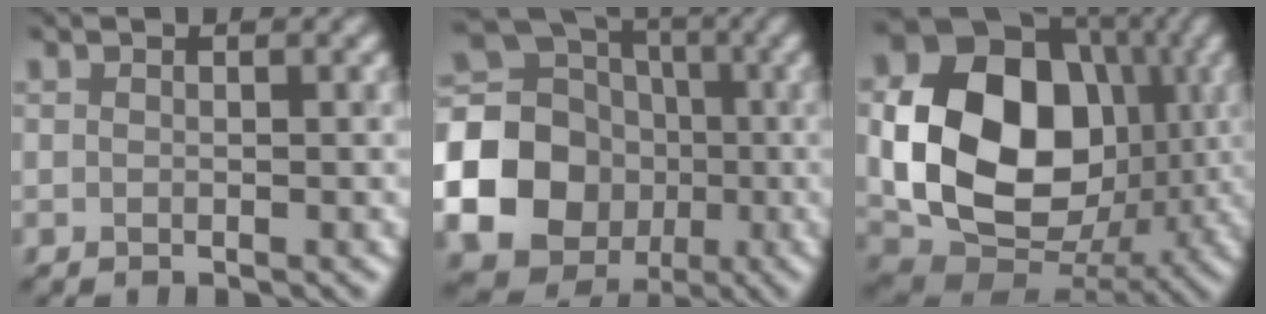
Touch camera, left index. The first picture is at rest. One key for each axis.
{"total": 23.2, "fx": -5.4, "fy": 21.7, "fz": 6.2, "tx": -0.175, "ty": -0.028, "tz": -0.121}
{"total": 14.8, "fx": 0.4, "fy": 11.6, "fz": 9.1, "tx": -0.159, "ty": -0.015, "tz": 0.010}